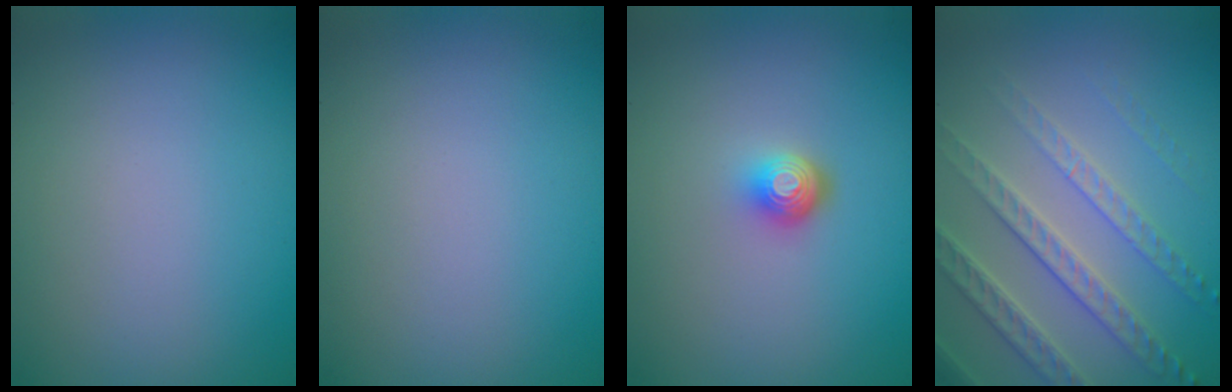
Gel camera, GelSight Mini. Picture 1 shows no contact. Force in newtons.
{"total": 0.0}
{"total": 2.3, "press": 1.5, "slide": 1.7}
{"total": 4.7, "press": 4.0, "slide": 2.5}